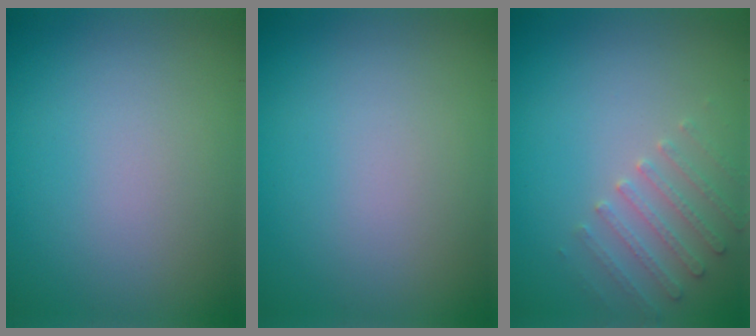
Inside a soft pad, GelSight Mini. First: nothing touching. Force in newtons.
{"total": 0.0}
{"total": 2.3, "press": 2.2, "slide": 0.6}